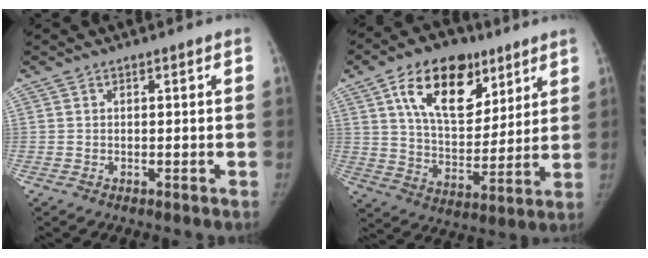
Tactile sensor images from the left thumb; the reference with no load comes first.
{"total": 18.6, "force": [9.4, 11.0, 11.8], "torque": [-0.147, -0.036, 0.163]}